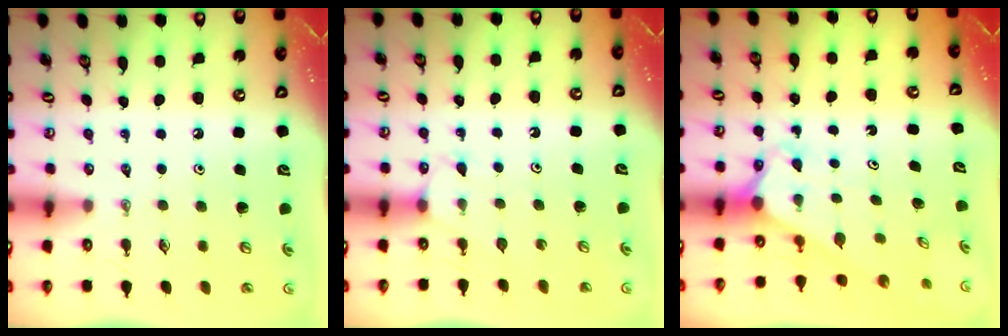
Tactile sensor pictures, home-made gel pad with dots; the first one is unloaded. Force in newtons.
{"total": 5.9, "press": 5.9, "slide": 0.3}
{"total": 2.3, "press": 2.3, "slide": 0.2}